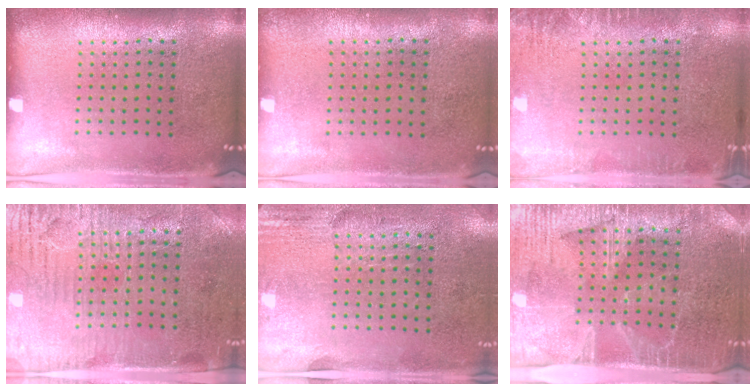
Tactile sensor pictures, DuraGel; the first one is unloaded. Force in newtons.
{"total": 0.0}
{"total": 2.1, "press": 2.1, "slide": 0.4}
{"total": 3.4, "press": 3.1, "slide": 1.5}
{"total": 2.9, "press": 2.5, "slide": 1.5}
{"total": 4.0, "press": 3.5, "slide": 2.0}